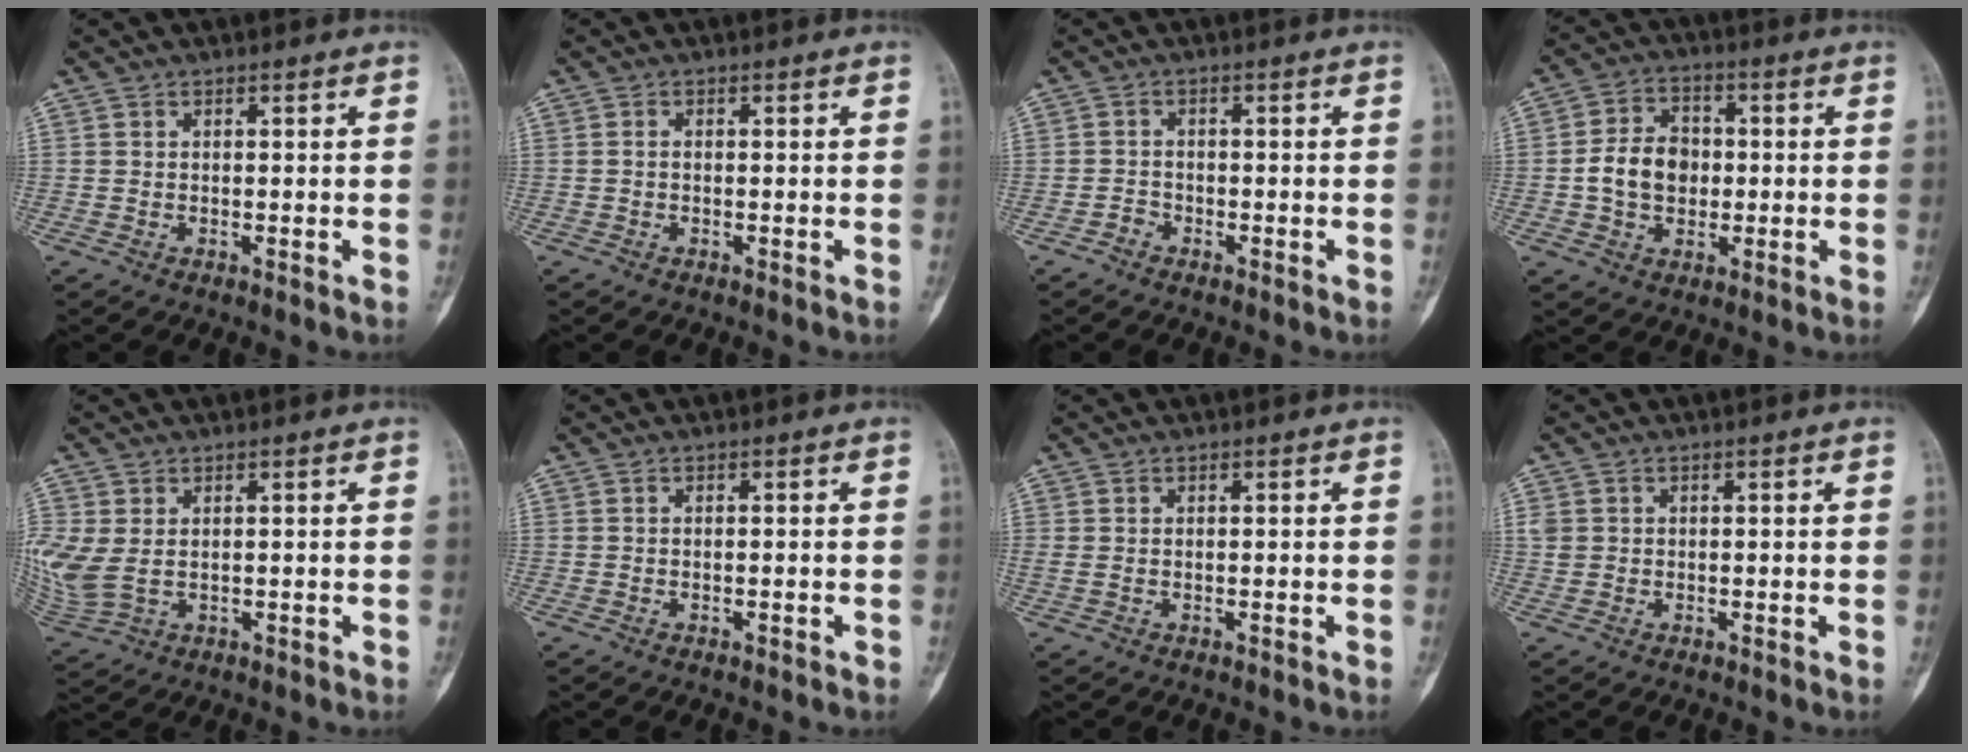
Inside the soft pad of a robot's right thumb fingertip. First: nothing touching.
{"total": 0.5, "force": [-0.1, 0.3, 0.4], "torque": [-0.007, 0.001, -0.006]}
{"total": 1.4, "force": [-1.1, 0.9, 0.2], "torque": [-0.003, 0.005, -0.026]}
{"total": 9.0, "force": [-0.6, 7.0, 5.7], "torque": [-0.077, 0.016, -0.015]}
{"total": 8.5, "force": [0.6, 5.6, 6.4], "torque": [-0.174, 0.000, 0.027]}
{"total": 0.5, "force": [-0.3, 0.1, 0.4], "torque": [-0.010, 0.002, -0.003]}
{"total": 1.0, "force": [0.1, 0.1, 1.0], "torque": [-0.037, 0.008, 0.008]}
{"total": 1.9, "force": [0.4, 1.6, 0.8], "torque": [-0.016, 0.005, 0.013]}